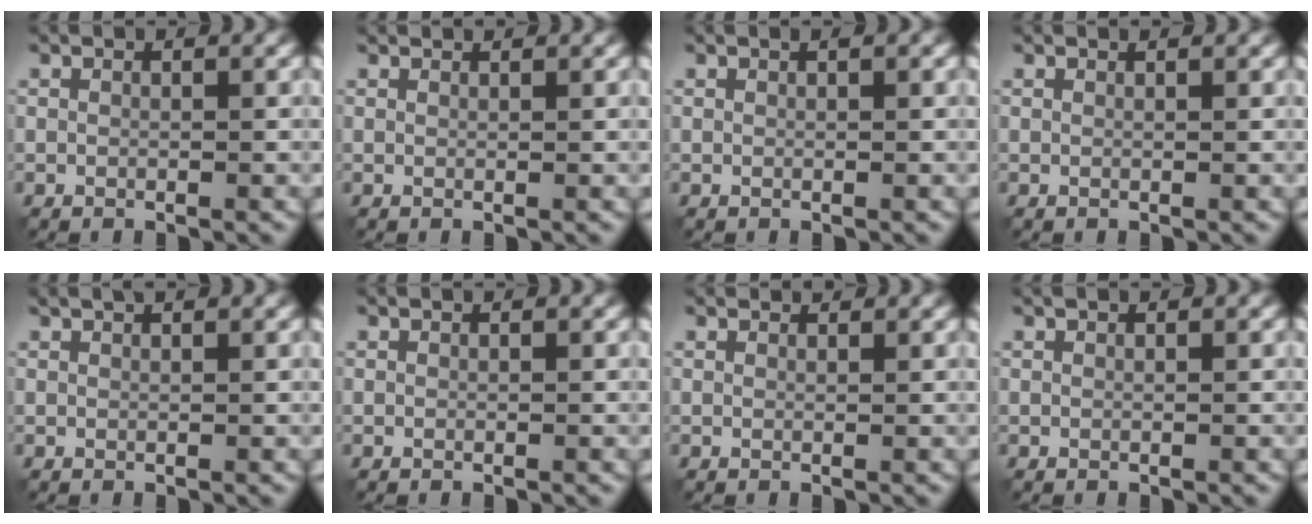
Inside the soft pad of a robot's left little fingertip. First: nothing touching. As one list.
[{"total": 1.0, "force": [1.0, 0.0, 0.2], "torque": [-0.009, -0.002, 0.012]}, {"total": 0.5, "force": [0.3, 0.0, 0.4], "torque": [-0.006, 0.002, 0.005]}, {"total": 0.7, "force": [0.6, 0.1, 0.3], "torque": [-0.003, 0.000, 0.007]}, {"total": 1.5, "force": [1.2, 0.3, 0.9], "torque": [-0.012, 0.000, 0.013]}, {"total": 0.0}, {"total": 1.3, "force": [1.3, 0.1, 0.3], "torque": [-0.012, -0.003, 0.014]}, {"total": 0.0}]